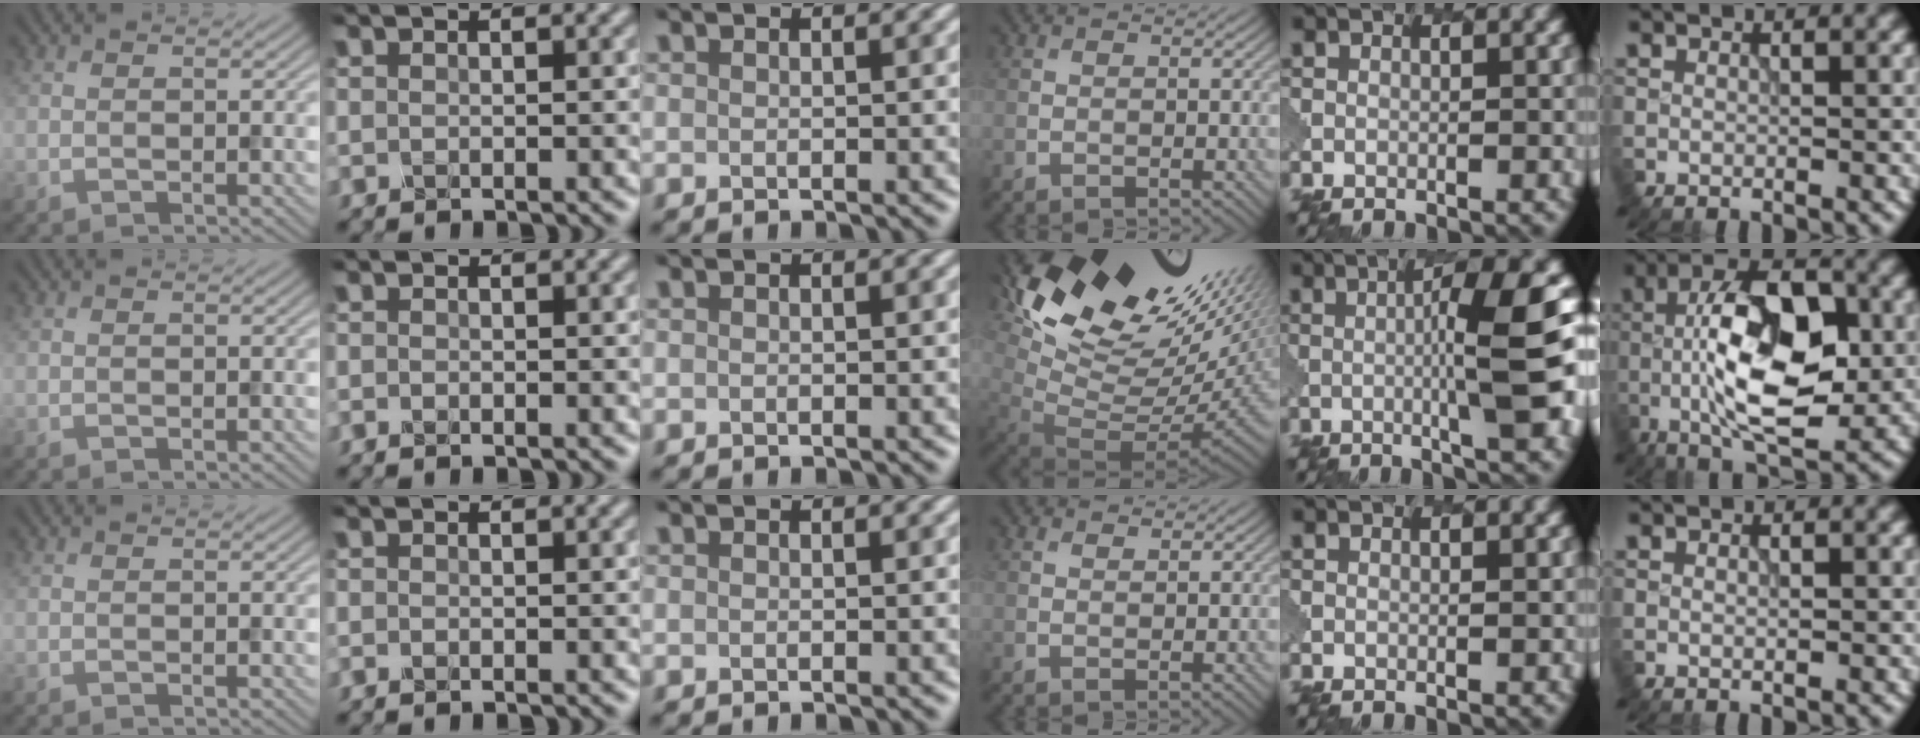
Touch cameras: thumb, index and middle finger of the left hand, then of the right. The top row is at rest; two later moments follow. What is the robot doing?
{"motion": "dispense", "object": "glue stick"}